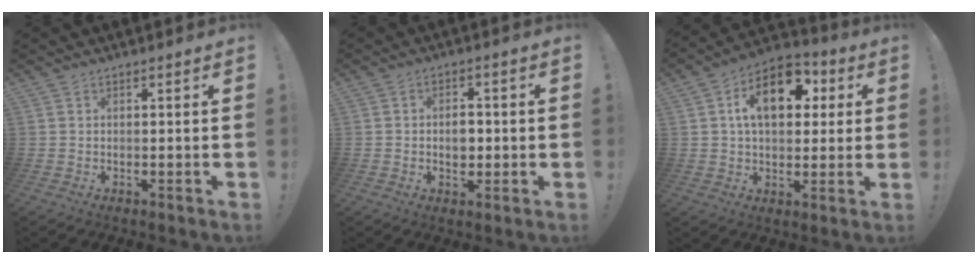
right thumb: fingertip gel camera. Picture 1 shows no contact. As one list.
[{"total": 5.0, "force": [-0.7, 3.6, 3.3], "torque": [-0.040, 0.003, -0.016]}, {"total": 15.6, "force": [4.1, 9.5, 11.6], "torque": [-0.173, 0.005, 0.074]}]